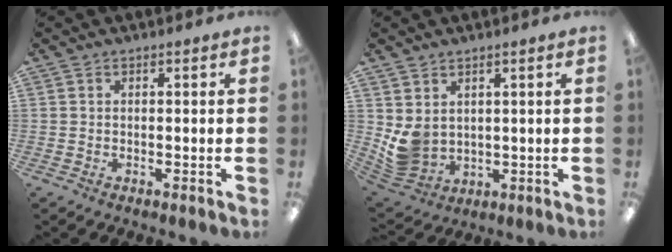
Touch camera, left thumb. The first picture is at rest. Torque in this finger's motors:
{"motor_torque": [1.24, 1.28, 0.82, -0.54, 0.06]}